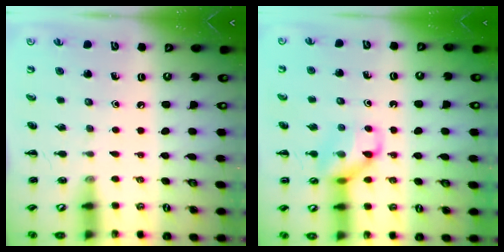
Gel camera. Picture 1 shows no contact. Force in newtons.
{"total": 12.8, "press": 12.7, "slide": 1.5}